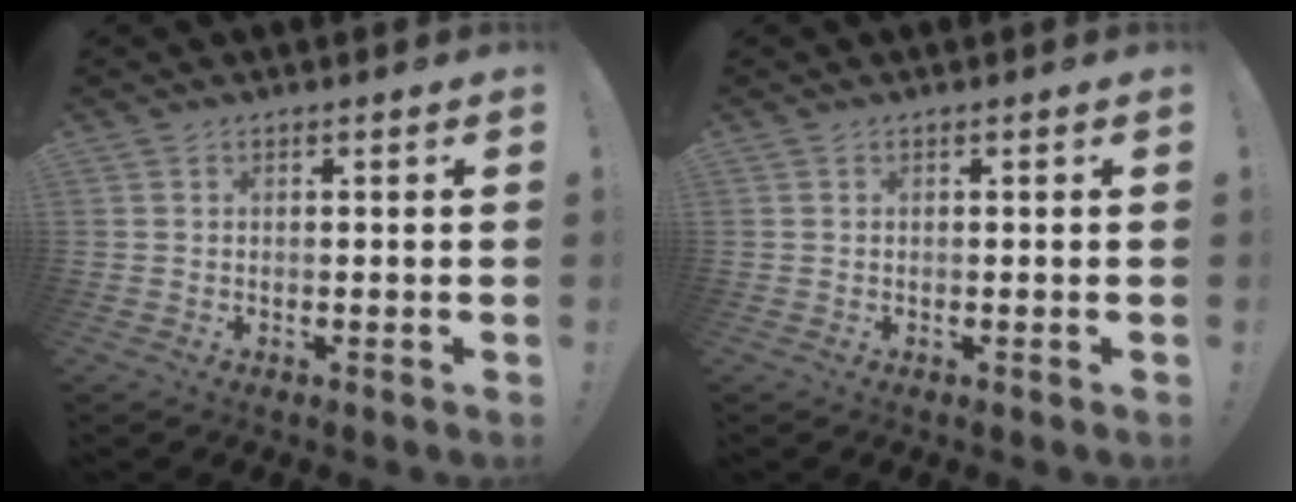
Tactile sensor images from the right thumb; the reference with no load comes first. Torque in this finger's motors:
{"motor_torque": [0.00, 0.00, 0.00, 0.00, 0.00]}